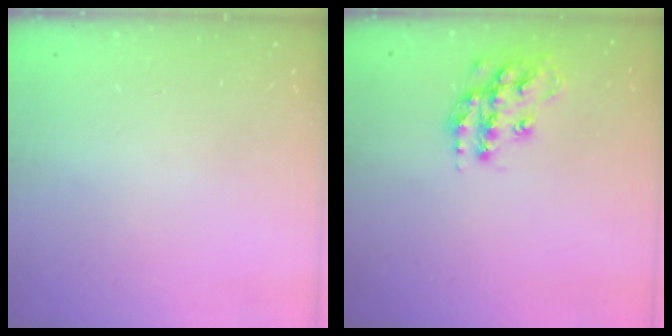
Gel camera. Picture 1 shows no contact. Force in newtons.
{"total": 15.0, "press": 15.0, "slide": 1.0}